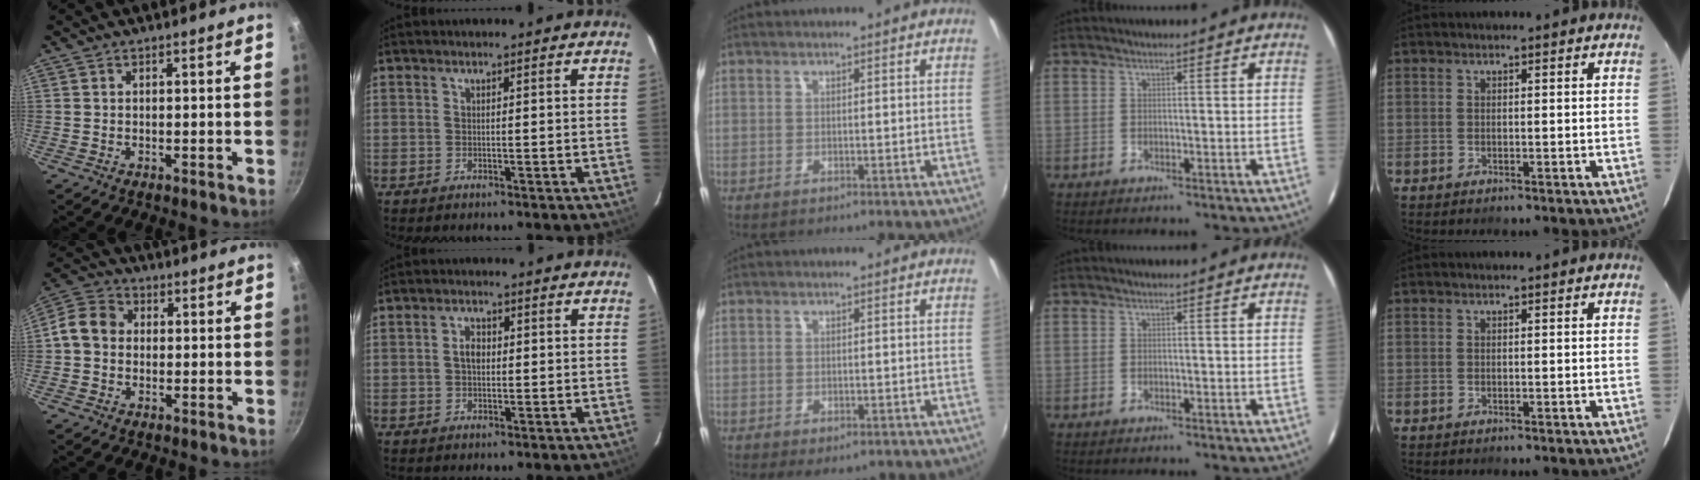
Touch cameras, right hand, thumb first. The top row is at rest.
{"thumb": {"total": 7.1, "force": [-0.1, 5.9, 3.9], "torque": [-0.054, 0.019, -0.023]}, "index": {"total": 2.5, "force": [0.1, 1.8, 1.8], "torque": [-0.032, 0.008, 0.000]}, "middle": {"total": 3.5, "force": [-2.3, 1.6, 2.0], "torque": [-0.042, -0.017, -0.031]}}